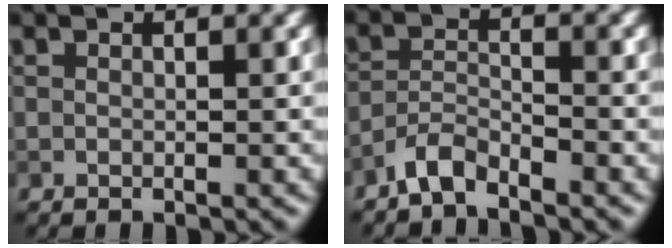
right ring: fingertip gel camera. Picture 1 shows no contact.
{"total": 2.7, "force": [-2.4, 0.6, 1.1], "torque": [-0.022, 0.007, -0.054]}